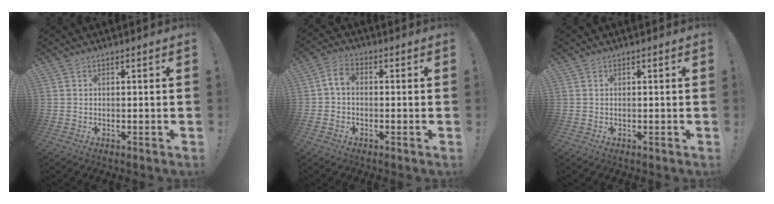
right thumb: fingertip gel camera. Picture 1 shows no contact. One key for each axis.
{"total": 4.6, "fx": -0.4, "fy": 2.9, "fz": 3.5, "tx": -0.076, "ty": 0.014, "tz": -0.005}
{"total": 0.0}